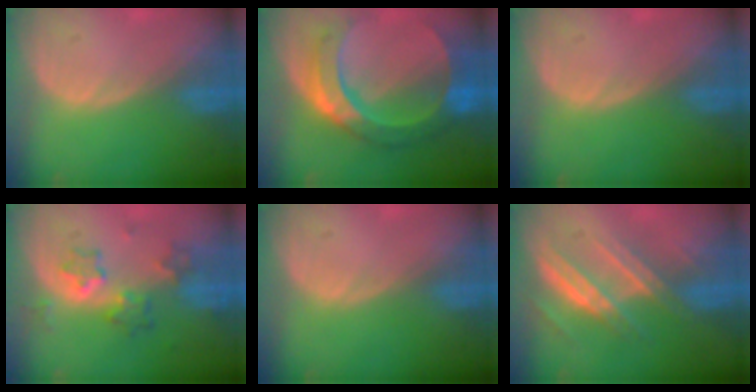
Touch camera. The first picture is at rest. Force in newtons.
{"total": 10.6, "press": 10.6, "slide": 1.1}
{"total": 0.0}
{"total": 6.2, "press": 5.8, "slide": 1.9}
{"total": 0.0}
{"total": 7.6, "press": 6.8, "slide": 3.4}